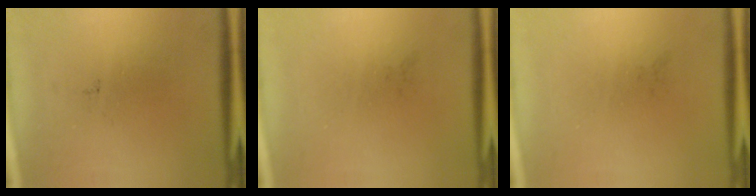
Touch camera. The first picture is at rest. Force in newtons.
{"total": 0.0}
{"total": 0.0}